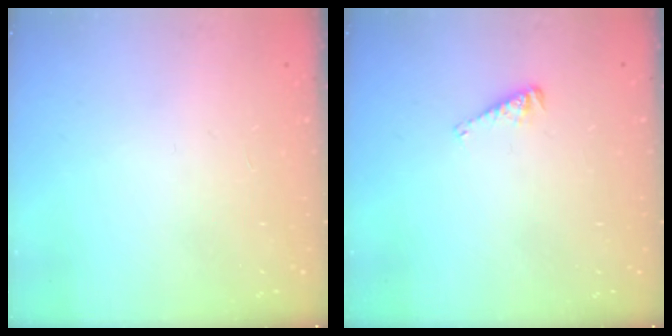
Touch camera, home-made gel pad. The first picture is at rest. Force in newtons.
{"total": 3.8, "press": 3.8, "slide": 0.5}